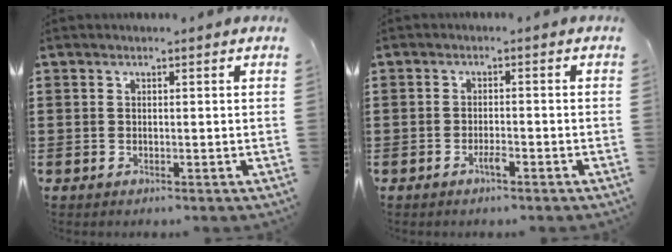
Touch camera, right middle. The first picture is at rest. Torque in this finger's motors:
{"motor_torque": [2.15, -0.01, 0.16, 0.03]}